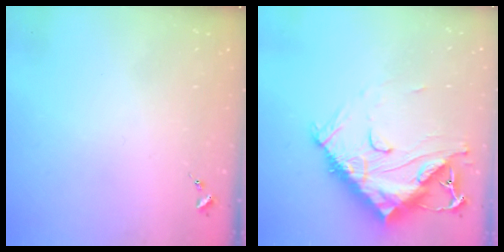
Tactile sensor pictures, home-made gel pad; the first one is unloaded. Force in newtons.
{"total": 18.8, "press": 18.7, "slide": 1.7}